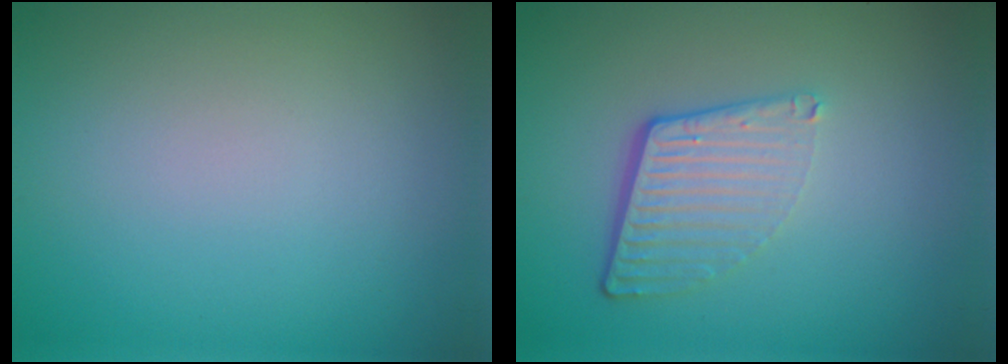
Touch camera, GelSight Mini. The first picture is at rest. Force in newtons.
{"total": 4.4, "press": 2.8, "slide": 3.3}